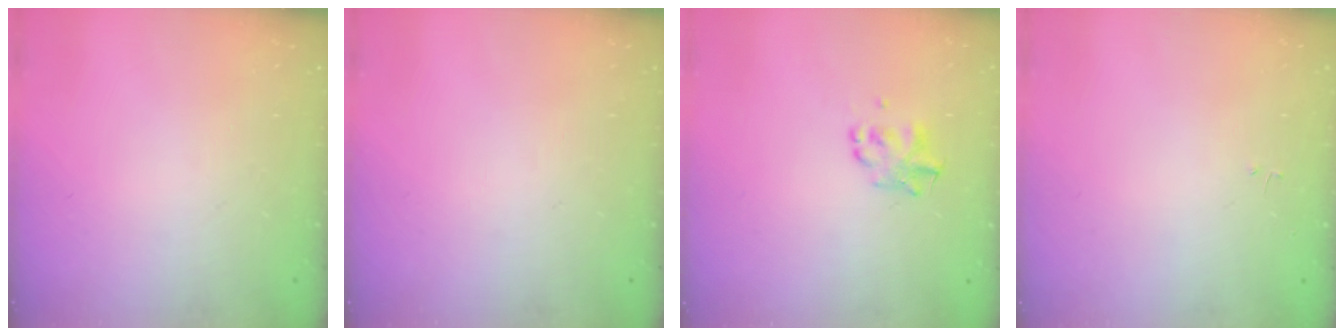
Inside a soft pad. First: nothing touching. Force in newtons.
{"total": 0.0}
{"total": 5.6, "press": 5.5, "slide": 1.2}
{"total": 0.0}